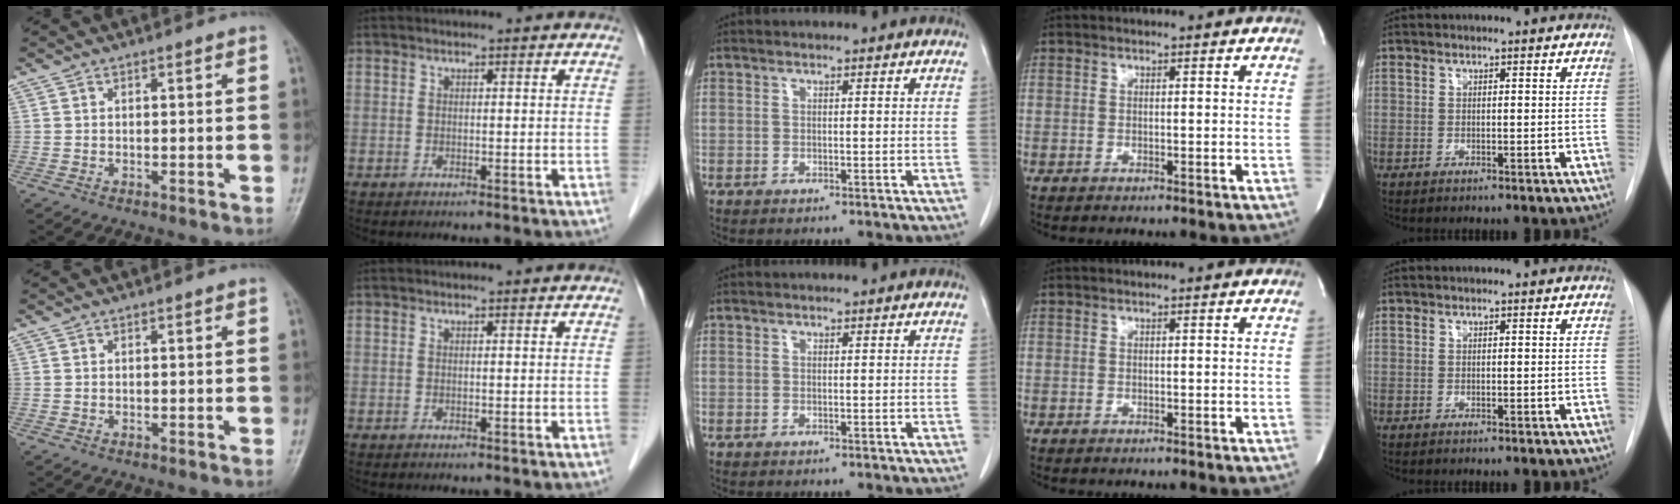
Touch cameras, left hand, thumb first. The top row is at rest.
{}